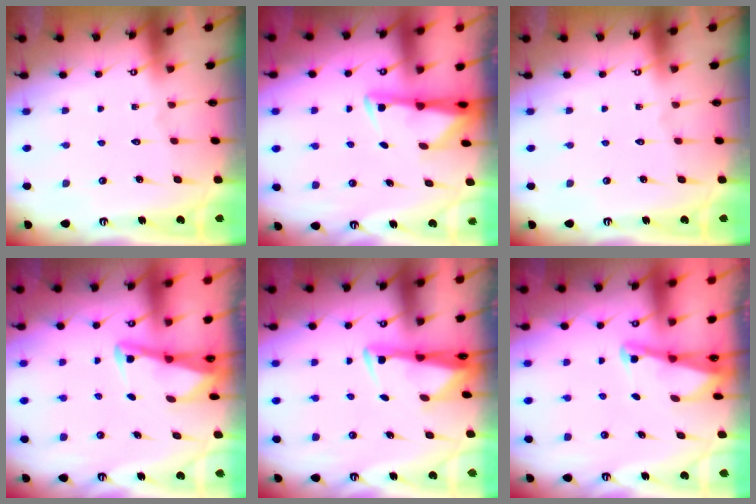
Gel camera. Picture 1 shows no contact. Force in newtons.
{"total": 2.9, "press": 2.9, "slide": 0.6}
{"total": 0.0}
{"total": 2.9, "press": 2.8, "slide": 0.4}
{"total": 3.1, "press": 3.0, "slide": 0.9}
{"total": 2.2, "press": 2.2, "slide": 0.3}